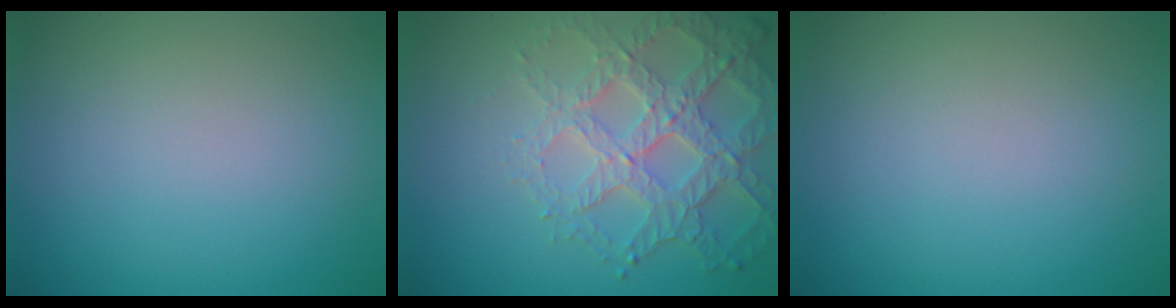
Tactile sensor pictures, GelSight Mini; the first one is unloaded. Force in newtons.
{"total": 5.9, "press": 4.7, "slide": 3.6}
{"total": 0.0}